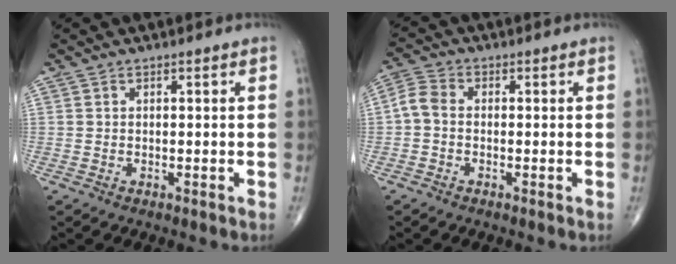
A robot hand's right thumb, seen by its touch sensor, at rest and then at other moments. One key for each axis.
{"total": 3.8, "fx": -0.6, "fy": 2.6, "fz": 2.7, "tx": -0.057, "ty": 0.011, "tz": -0.025}